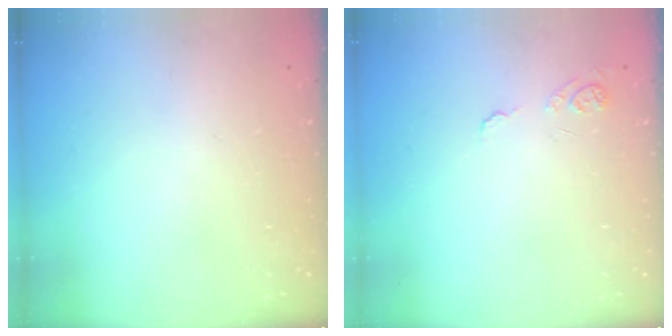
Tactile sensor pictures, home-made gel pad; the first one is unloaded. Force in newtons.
{"total": 7.2, "press": 7.2, "slide": 0.7}